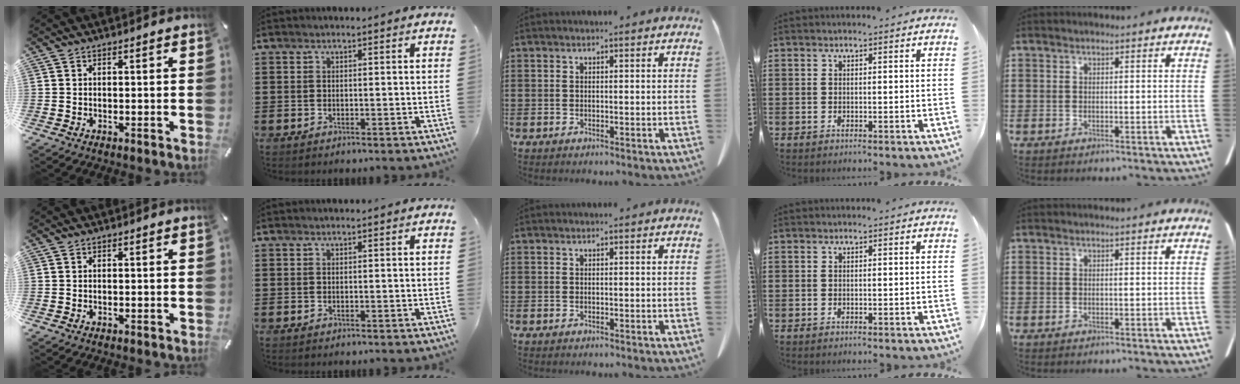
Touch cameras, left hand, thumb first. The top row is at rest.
{}